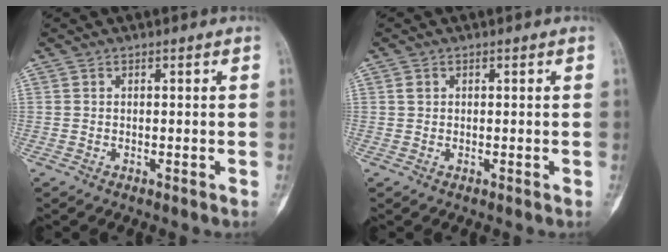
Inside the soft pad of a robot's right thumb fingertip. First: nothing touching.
{"total": 1.0, "force": [0.4, 0.8, 0.5], "torque": [-0.008, 0.003, 0.009]}